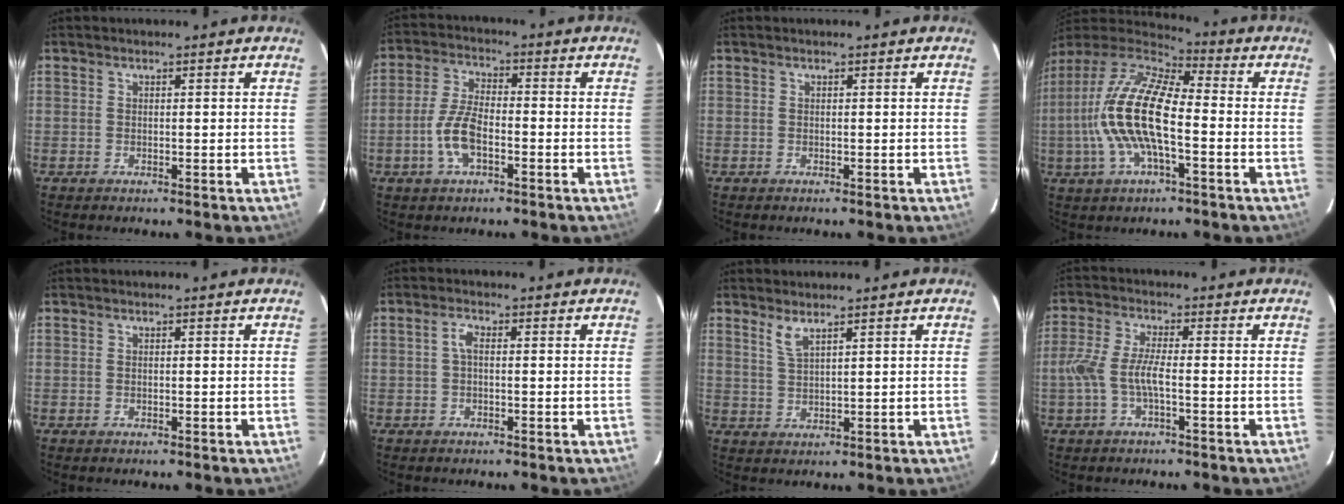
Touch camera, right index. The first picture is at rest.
{"total": 7.7, "force": [-2.8, 3.1, 6.5], "torque": [-0.139, 0.005, -0.055]}
{"total": 0.0}
{"total": 17.7, "force": [-2.5, 6.0, 16.5], "torque": [-0.322, 0.002, -0.057]}
{"total": 0.0}
{"total": 1.8, "force": [-0.1, 0.8, 1.6], "torque": [-0.035, 0.008, -0.003]}
{"total": 2.8, "force": [2.0, 0.3, 1.8], "torque": [-0.039, -0.002, 0.041]}
{"total": 6.3, "force": [-1.7, 1.1, 6.0], "torque": [-0.132, 0.002, -0.031]}